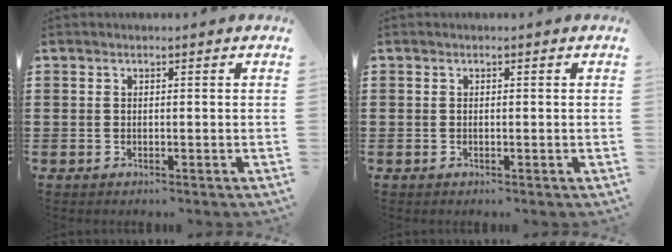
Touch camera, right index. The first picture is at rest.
{"total": 0.0}